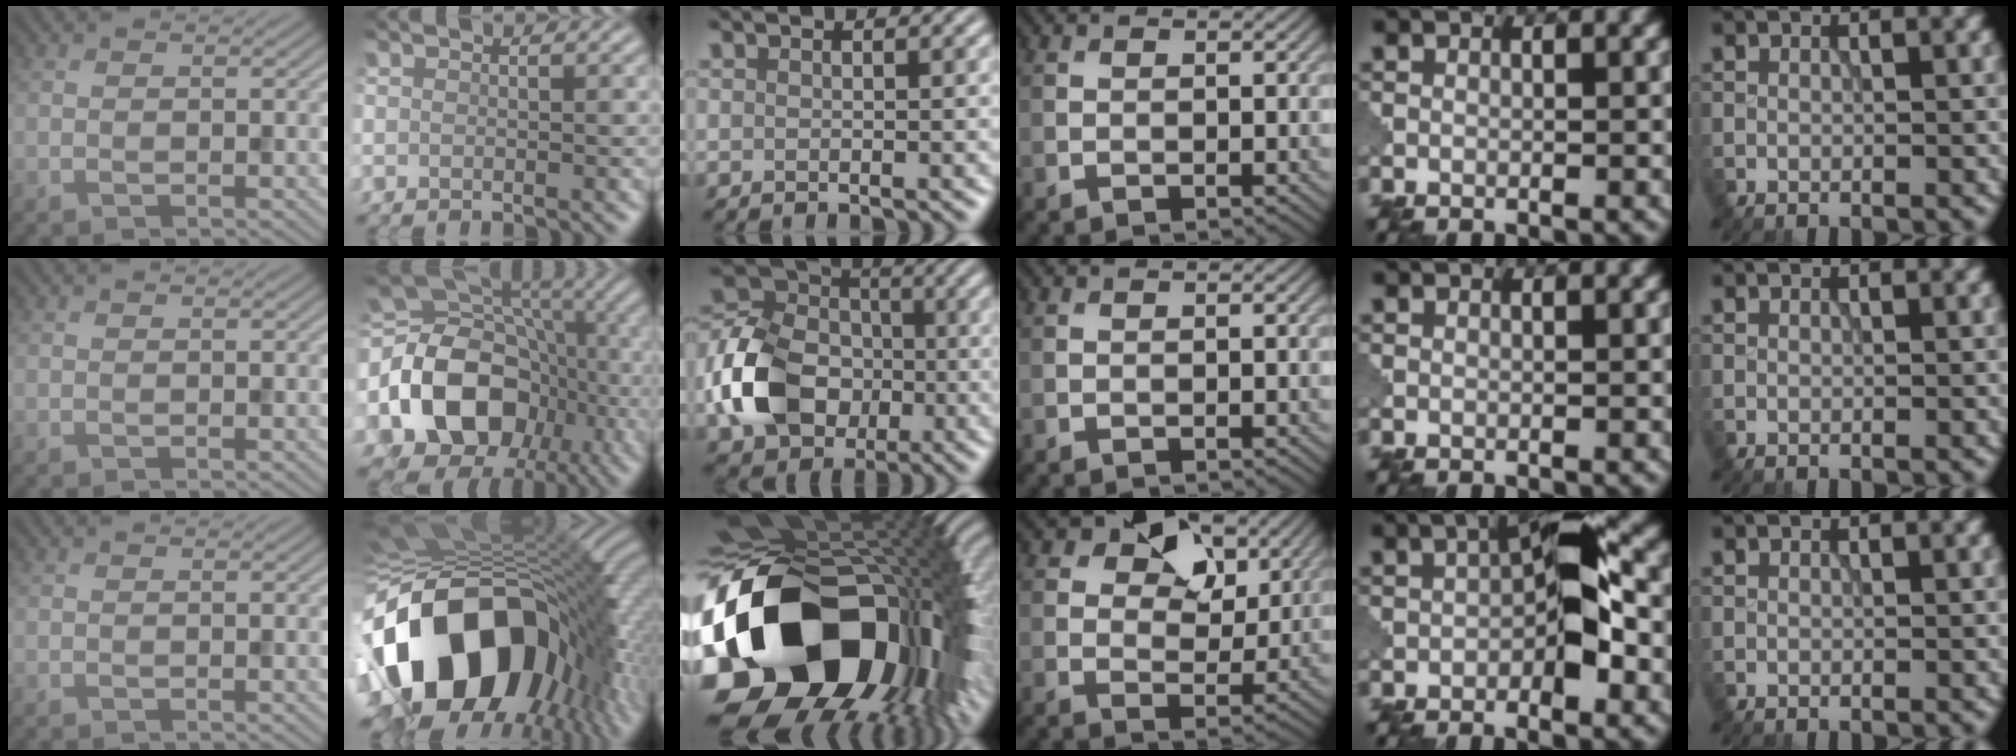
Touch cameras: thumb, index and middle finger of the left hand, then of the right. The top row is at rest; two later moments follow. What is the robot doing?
{"motion": "disassemble", "object": "puzzle pieces"}